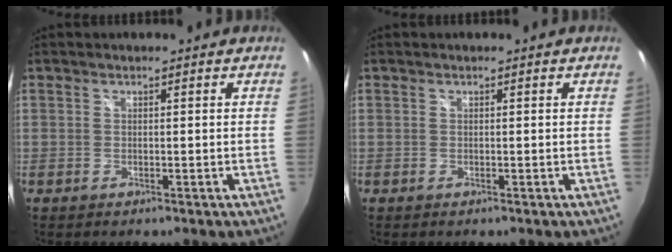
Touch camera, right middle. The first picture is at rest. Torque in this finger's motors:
{"motor_torque": [0.00, 0.00, 0.00, 0.00]}